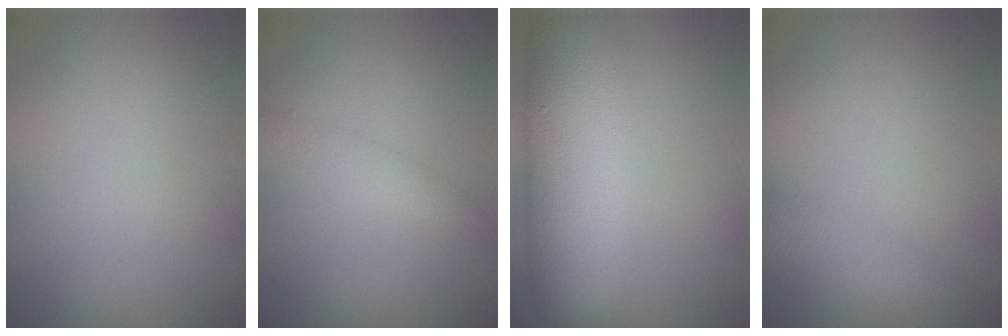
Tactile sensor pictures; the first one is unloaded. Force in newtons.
{"total": 1.7, "press": 1.7, "slide": 0.1}
{"total": 11.8, "press": 11.8, "slide": 0.6}
{"total": 2.5, "press": 2.5, "slide": 0.1}